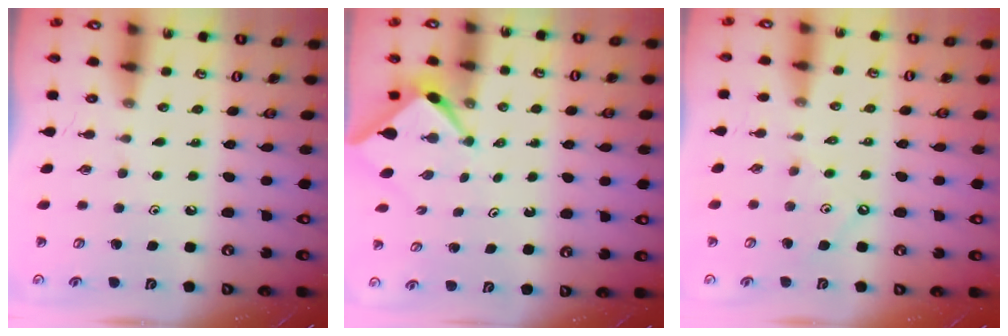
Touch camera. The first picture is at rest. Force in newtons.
{"total": 2.6, "press": 2.6, "slide": 0.4}
{"total": 1.5, "press": 1.4, "slide": 0.2}